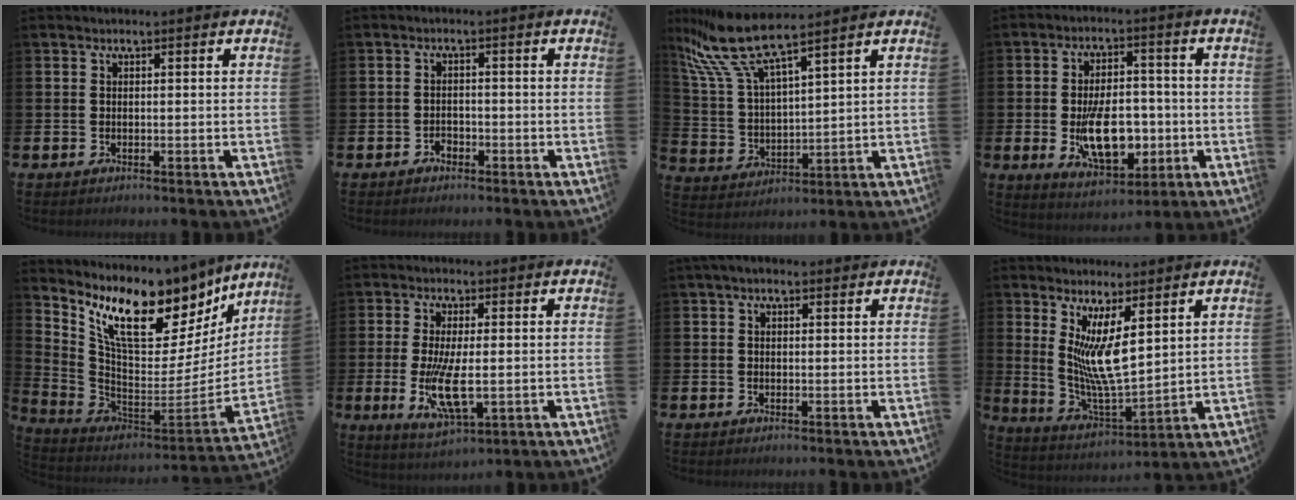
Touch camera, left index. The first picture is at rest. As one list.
[{"total": 1.4, "force": [-1.1, 0.9, 0.3], "torque": [-0.013, 0.003, -0.022]}, {"total": 9.4, "force": [8.2, 1.1, 4.6], "torque": [-0.128, -0.036, 0.145]}, {"total": 9.5, "force": [-1.9, 5.4, 7.6], "torque": [-0.120, 0.005, -0.034]}, {"total": 10.8, "force": [8.2, 4.4, 5.6], "torque": [-0.144, -0.069, 0.143]}, {"total": 8.0, "force": [-0.5, 2.9, 7.4], "torque": [-0.137, -0.012, -0.008]}, {"total": 1.4, "force": [0.6, 0.8, 1.0], "torque": [-0.019, 0.008, 0.010]}, {"total": 7.9, "force": [3.8, 1.7, 6.6], "torque": [-0.131, -0.027, 0.068]}]